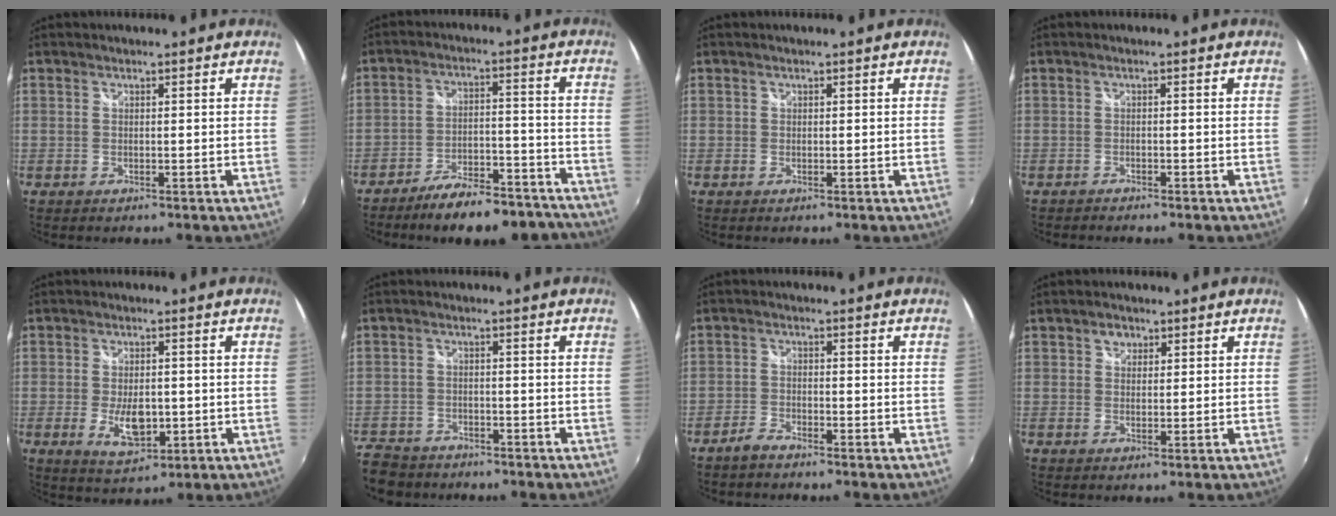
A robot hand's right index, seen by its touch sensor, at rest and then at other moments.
{"total": 15.3, "force": [-13.5, 4.1, 5.8], "torque": [-0.098, 0.025, -0.181]}
{"total": 0.0}
{"total": 1.4, "force": [-1.3, 0.3, 0.2], "torque": [-0.013, -0.006, -0.024]}
{"total": 7.1, "force": [-1.5, 3.7, 5.9], "torque": [-0.111, -0.009, -0.019]}
{"total": 9.1, "force": [-7.2, 5.3, 2.0], "torque": [-0.082, -0.002, -0.127]}
{"total": 3.0, "force": [-2.7, 0.8, 1.0], "torque": [-0.036, 0.000, -0.055]}
{"total": 2.1, "force": [0.9, 1.8, 0.6], "torque": [-0.005, 0.007, 0.013]}